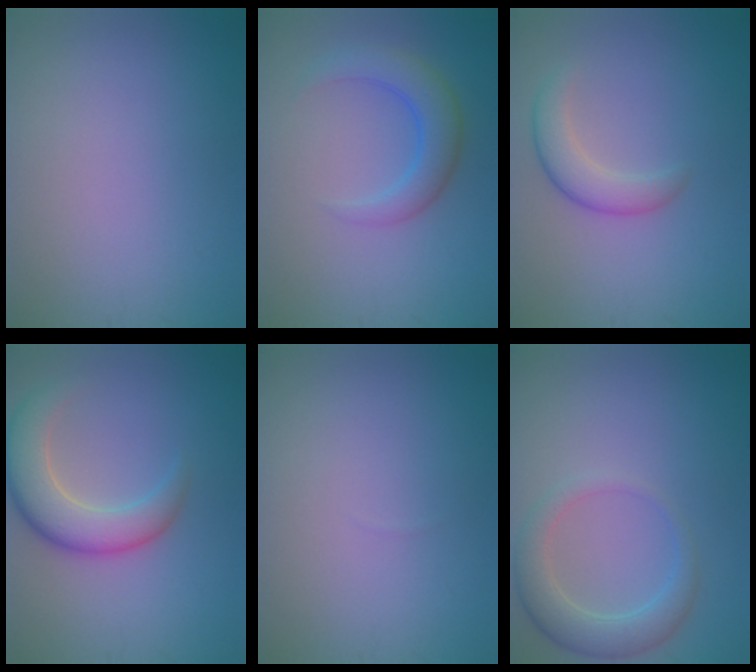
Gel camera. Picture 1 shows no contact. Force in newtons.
{"total": 3.6, "press": 3.6, "slide": 0.2}
{"total": 3.0, "press": 3.0, "slide": 0.2}
{"total": 5.9, "press": 5.9, "slide": 0.6}
{"total": 0.0}
{"total": 3.6, "press": 3.5, "slide": 0.5}